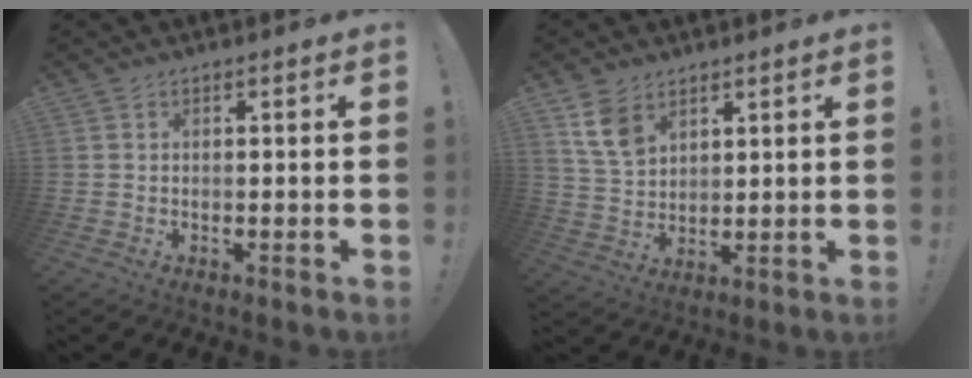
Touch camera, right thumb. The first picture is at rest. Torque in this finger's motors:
{"motor_torque": [0.08, 0.18, 0.42, 0.67, -0.02]}